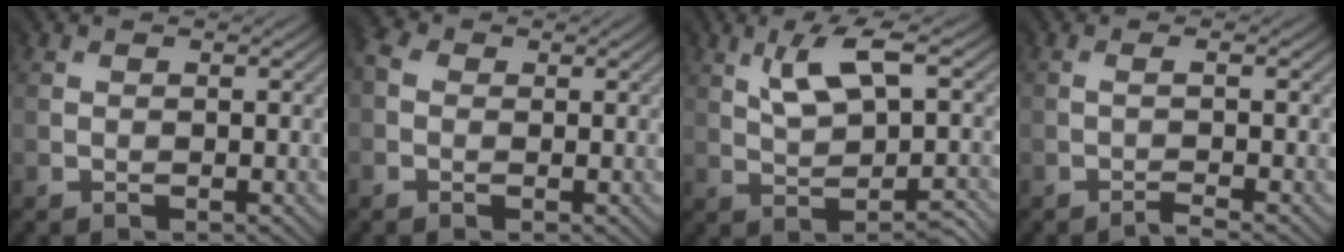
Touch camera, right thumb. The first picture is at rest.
{"total": 3.4, "force": [0.0, 2.7, 2.0], "torque": [-0.057, 0.003, -0.006]}
{"total": 4.6, "force": [1.7, 1.1, 4.1], "torque": [-0.065, 0.012, 0.032]}
{"total": 1.0, "force": [-0.8, -0.5, 0.3], "torque": [0.003, 0.003, -0.025]}